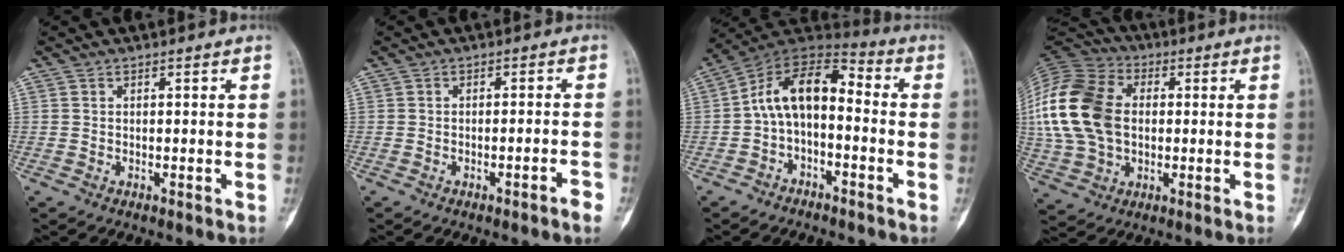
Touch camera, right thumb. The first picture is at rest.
{"total": 2.9, "force": [-1.7, 0.2, 2.3], "torque": [-0.038, 0.013, -0.023]}
{"total": 11.9, "force": [-1.6, 7.0, 9.5], "torque": [-0.146, 0.066, -0.041]}
{"total": 20.2, "force": [1.4, 14.0, 14.4], "torque": [-0.309, 0.013, 0.026]}